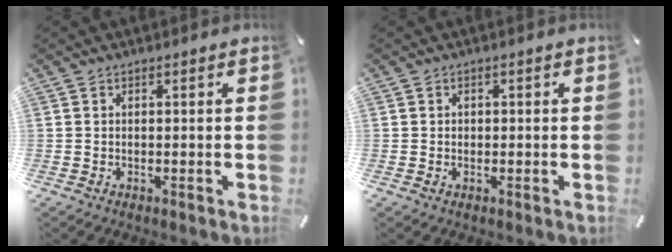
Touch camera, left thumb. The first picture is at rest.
{"total": 0.9, "force": [-0.1, 0.8, 0.4], "torque": [-0.001, 0.001, -0.005]}